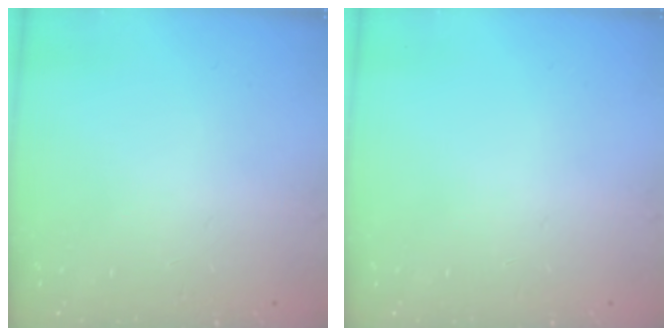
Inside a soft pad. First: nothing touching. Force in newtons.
{"total": 0.0}